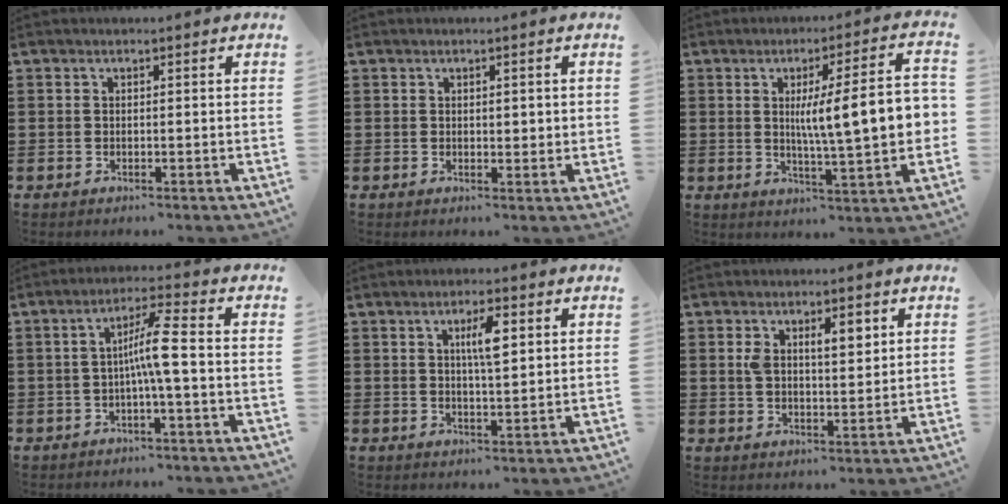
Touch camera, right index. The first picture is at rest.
{"total": 0.8, "force": [0.3, 0.4, 0.6], "torque": [-0.012, 0.005, 0.004]}
{"total": 11.7, "force": [1.1, 1.7, 11.5], "torque": [-0.181, -0.005, 0.010]}
{"total": 6.0, "force": [-0.8, 0.0, 5.9], "torque": [-0.110, 0.000, -0.022]}
{"total": 4.7, "force": [1.5, 1.1, 4.3], "torque": [-0.074, 0.003, 0.018]}
{"total": 4.5, "force": [1.6, 2.0, 3.7], "torque": [-0.064, 0.003, 0.023]}